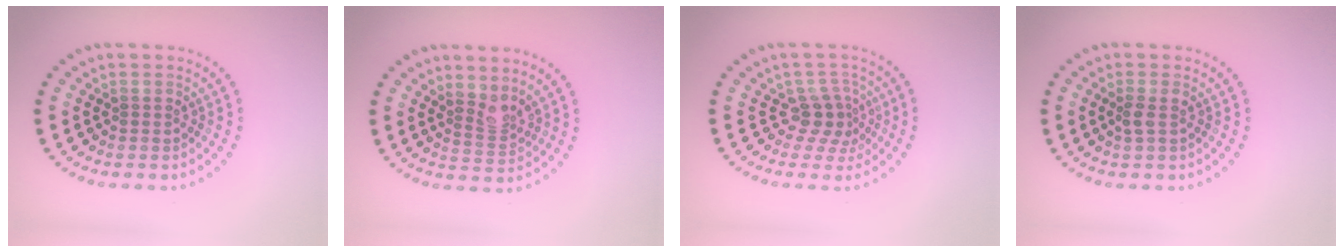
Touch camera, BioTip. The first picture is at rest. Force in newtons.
{"total": 2.1, "press": 1.6, "slide": 1.4}
{"total": 2.6, "press": 1.8, "slide": 1.9}
{"total": 0.9, "press": 0.8, "slide": 0.3}